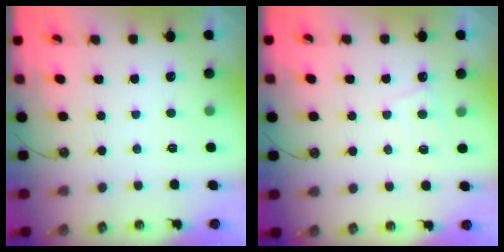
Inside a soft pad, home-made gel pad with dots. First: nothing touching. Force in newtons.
{"total": 2.3, "press": 2.2, "slide": 0.3}